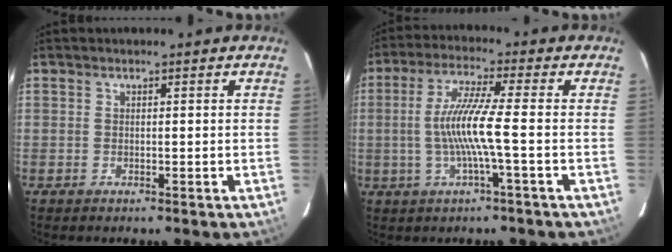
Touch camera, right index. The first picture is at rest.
{"total": 7.6, "force": [-1.1, -0.4, 7.5], "torque": [-0.153, -0.002, -0.020]}